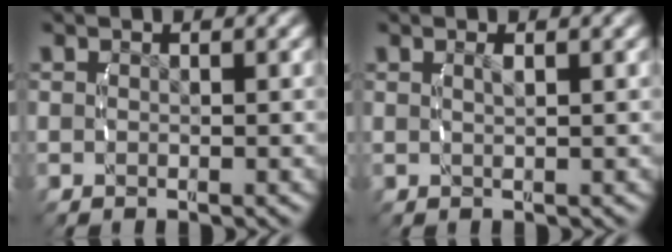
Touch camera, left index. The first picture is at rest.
{"total": 1.0, "force": [0.5, -0.5, 0.7], "torque": [-0.016, 0.000, 0.012]}